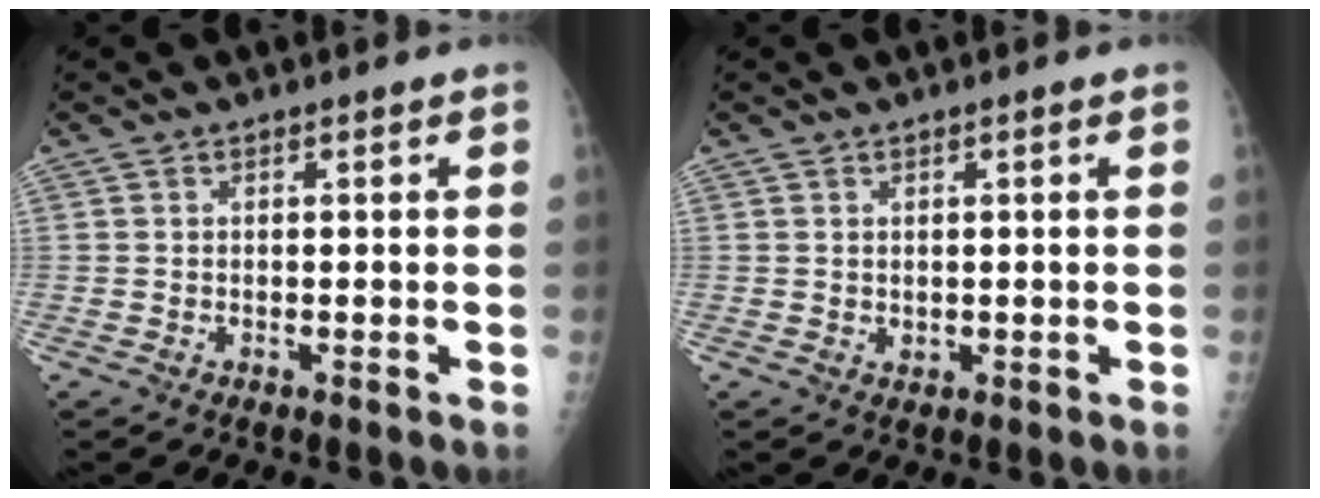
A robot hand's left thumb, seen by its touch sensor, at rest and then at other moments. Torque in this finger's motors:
{"motor_torque": [-0.67, 0.16, 0.13, -0.05, 0.01]}